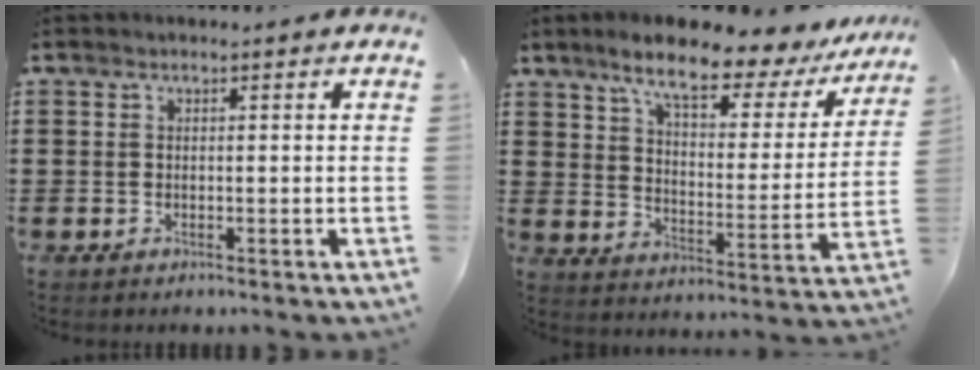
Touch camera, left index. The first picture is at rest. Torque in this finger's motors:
{"motor_torque": [2.14, 0.00, 0.89, 0.21]}